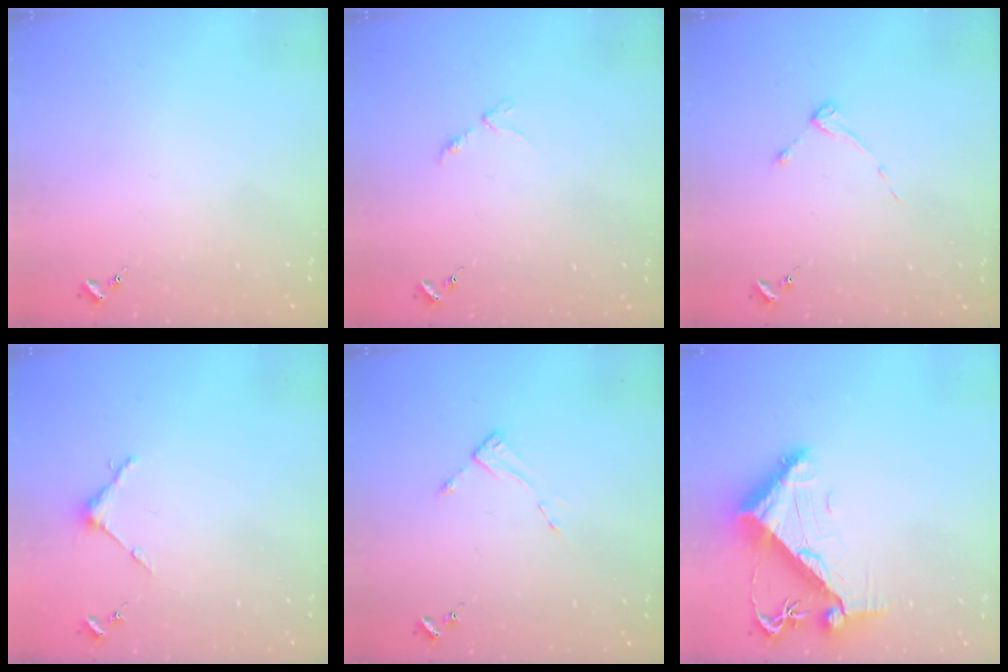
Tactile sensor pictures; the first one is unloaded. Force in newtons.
{"total": 2.8, "press": 2.8, "slide": 0.5}
{"total": 3.0, "press": 3.0, "slide": 0.4}
{"total": 4.0, "press": 4.0, "slide": 0.4}
{"total": 2.6, "press": 2.6, "slide": 0.3}
{"total": 10.5, "press": 10.4, "slide": 1.3}